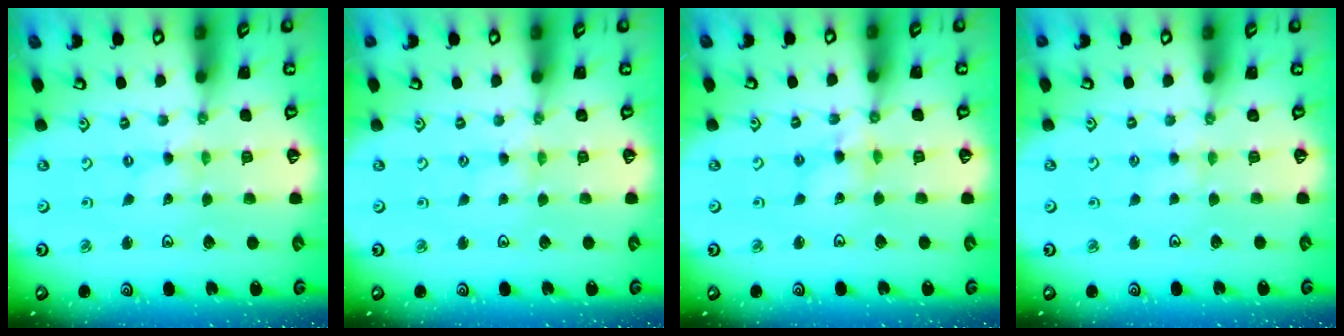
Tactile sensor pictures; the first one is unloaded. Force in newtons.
{"total": 1.9, "press": 1.8, "slide": 0.3}
{"total": 3.9, "press": 3.9, "slide": 0.4}
{"total": 2.2, "press": 2.2, "slide": 0.4}